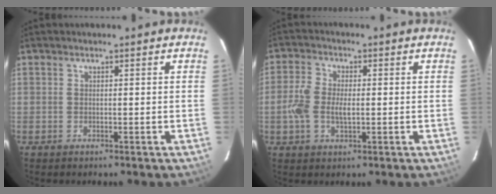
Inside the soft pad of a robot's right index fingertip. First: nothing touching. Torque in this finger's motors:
{"motor_torque": [0.11, 0.04, 0.27, 0.08]}